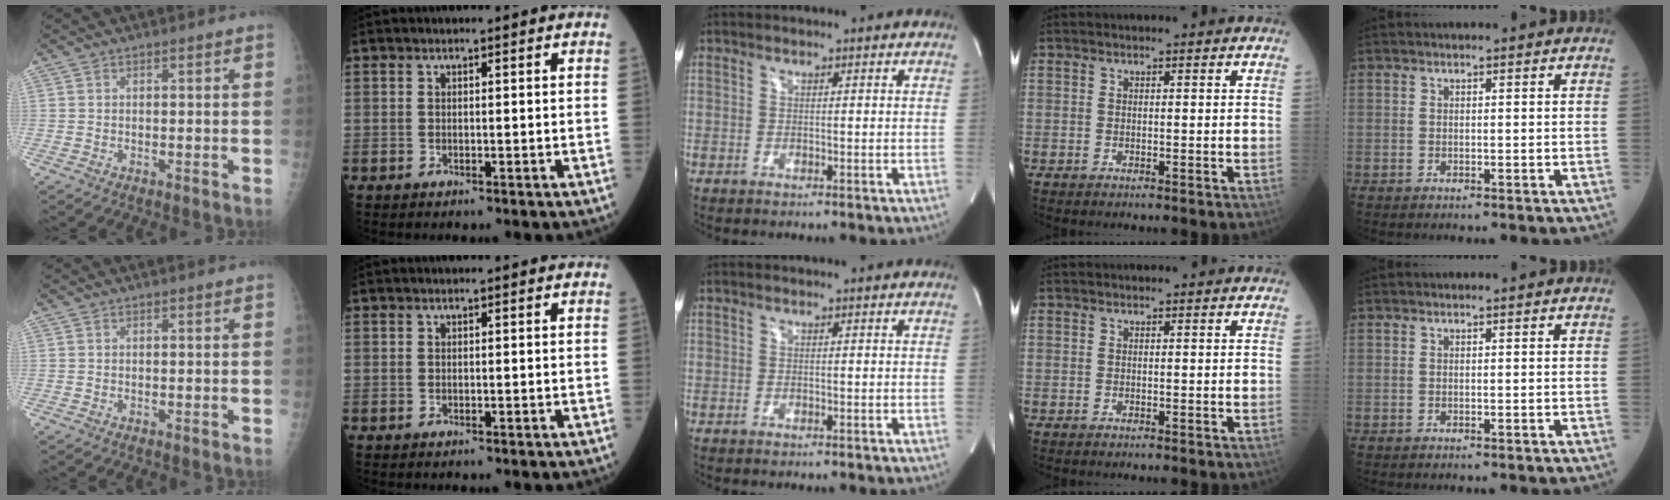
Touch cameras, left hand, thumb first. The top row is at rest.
{}